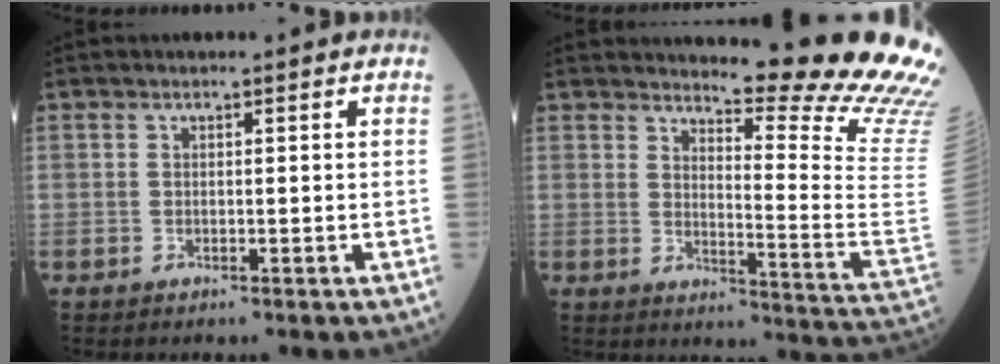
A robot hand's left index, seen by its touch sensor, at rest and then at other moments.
{"total": 20.1, "force": [18.6, -1.3, 7.3], "torque": [-0.108, -0.169, 0.212]}